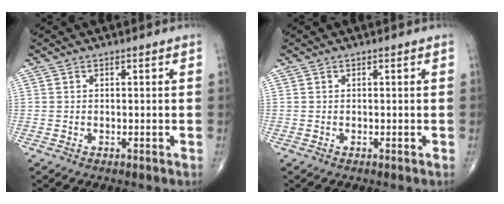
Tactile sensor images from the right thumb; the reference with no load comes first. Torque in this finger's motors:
{"motor_torque": [-0.01, 0.01, -0.03, 0.03, 0.00]}